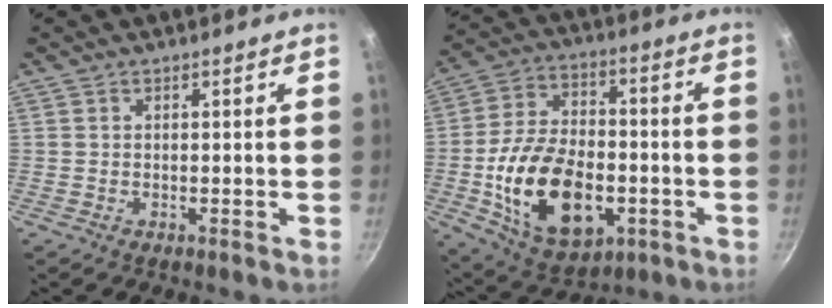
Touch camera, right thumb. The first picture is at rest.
{"total": 21.3, "force": [-4.9, 13.0, 16.2], "torque": [-0.270, 0.023, -0.070]}